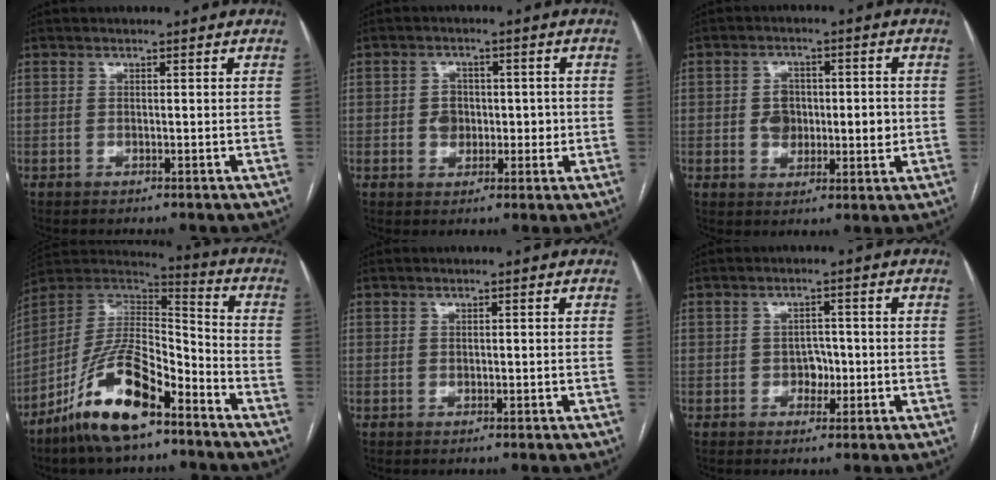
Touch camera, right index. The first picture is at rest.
{"total": 4.2, "force": [-0.2, 3.5, 2.3], "torque": [-0.024, 0.015, 0.002]}
{"total": 6.1, "force": [-0.1, 4.2, 4.5], "torque": [-0.066, 0.011, 0.004]}
{"total": 15.9, "force": [-10.2, 4.6, 11.3], "torque": [-0.213, 0.010, -0.185]}
{"total": 0.0}
{"total": 2.5, "force": [-0.7, 2.0, 1.5], "torque": [-0.014, 0.007, -0.009]}